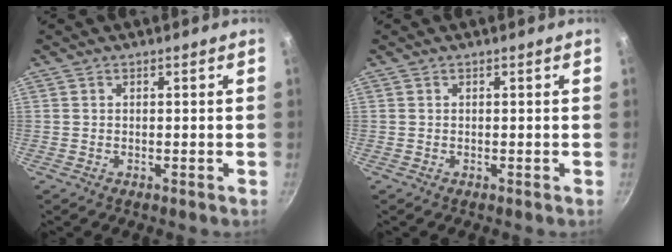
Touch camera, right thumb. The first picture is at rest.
{"total": 0.0}